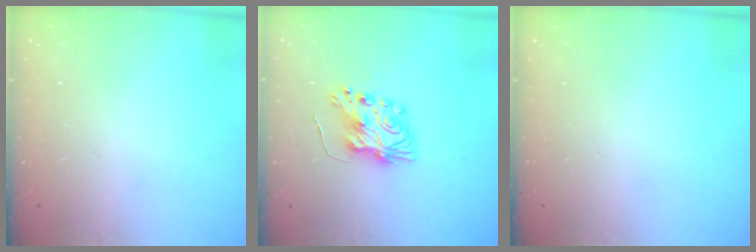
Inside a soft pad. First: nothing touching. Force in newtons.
{"total": 8.0, "press": 8.0, "slide": 0.2}
{"total": 0.0}